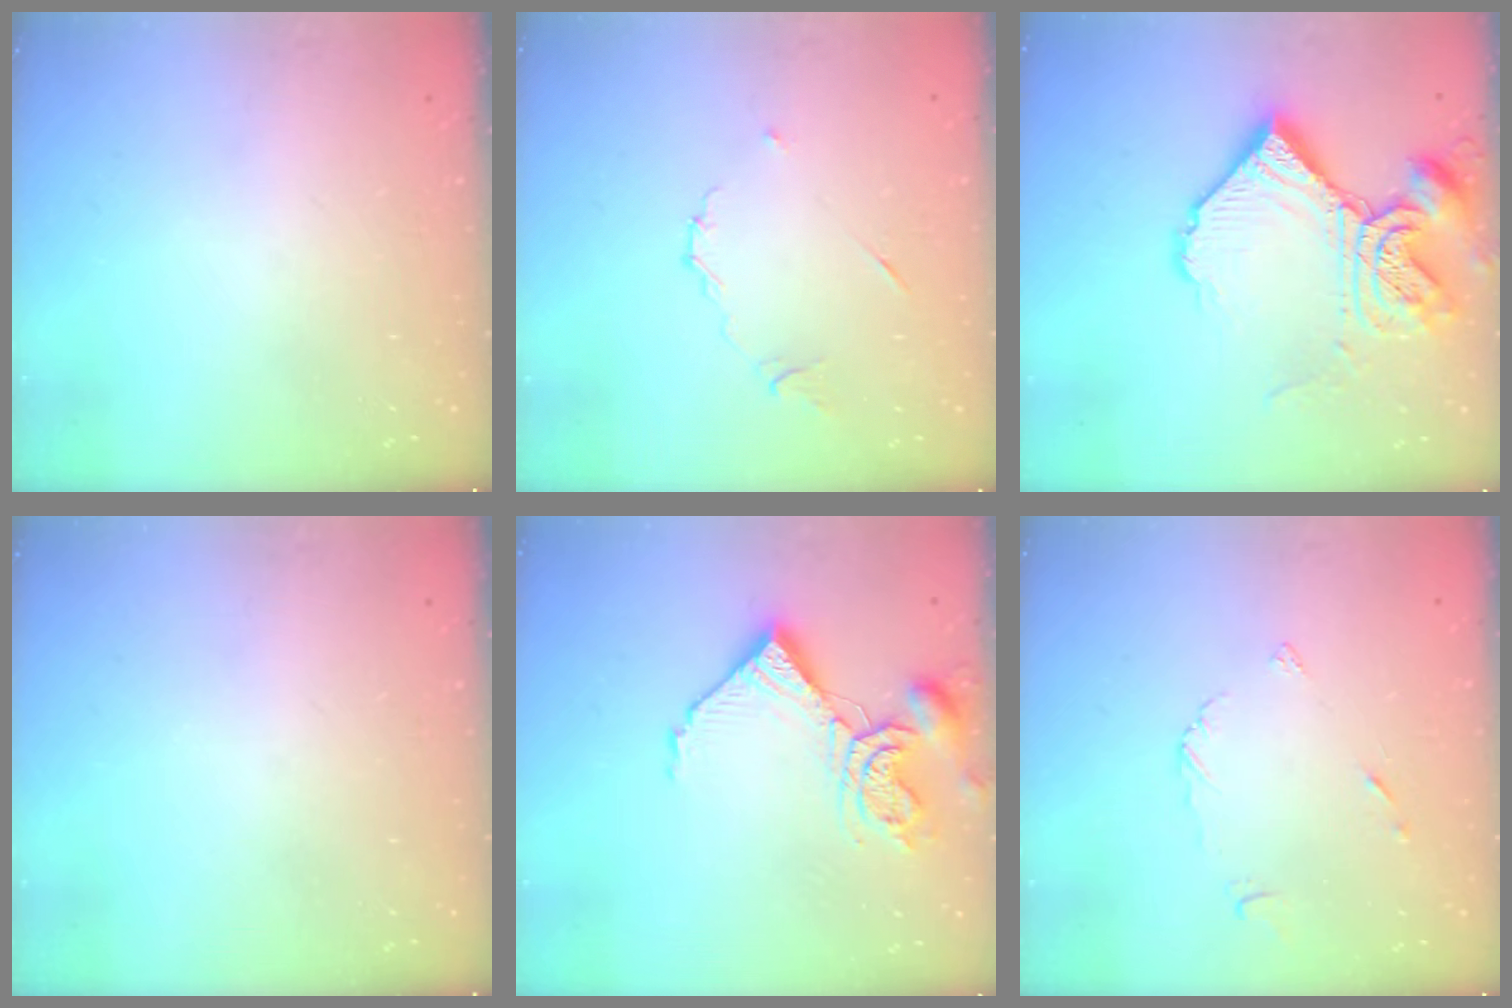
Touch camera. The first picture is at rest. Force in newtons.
{"total": 6.5, "press": 6.4, "slide": 0.6}
{"total": 19.3, "press": 19.2, "slide": 1.9}
{"total": 0.0}
{"total": 12.5, "press": 12.4, "slide": 1.5}
{"total": 4.2, "press": 4.2, "slide": 0.5}